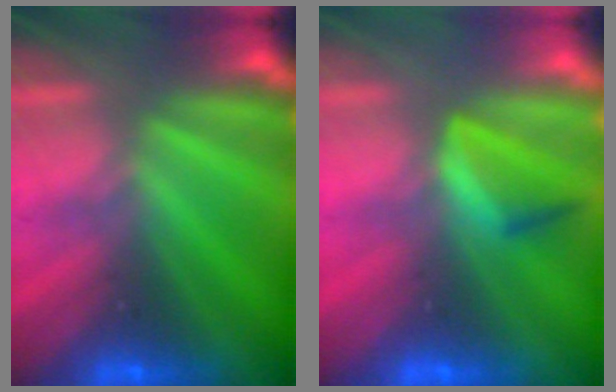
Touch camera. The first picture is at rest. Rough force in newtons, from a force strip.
{"total": 4.6}